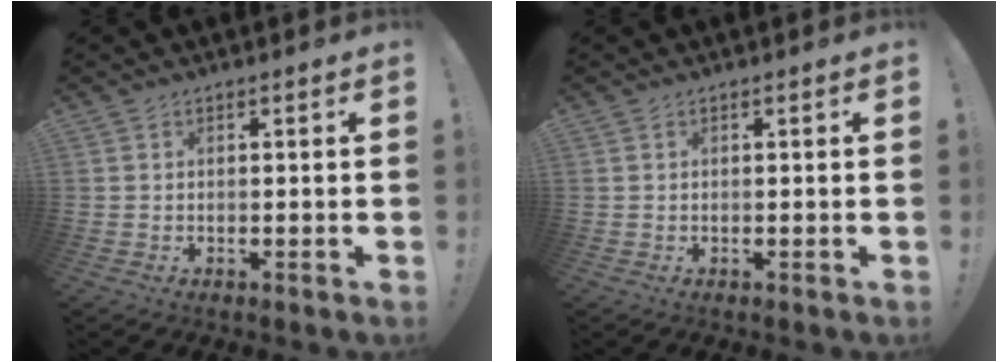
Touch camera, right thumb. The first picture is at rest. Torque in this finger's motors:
{"motor_torque": [0.00, 0.18, 0.16, -0.02, -0.03]}